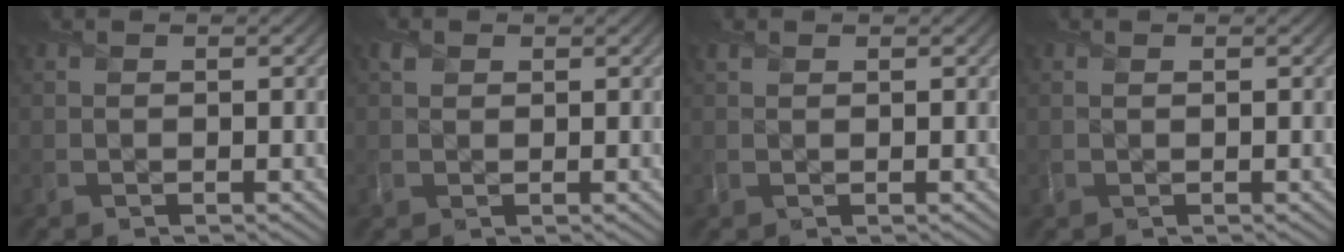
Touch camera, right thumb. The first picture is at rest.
{"total": 1.1, "force": [0.6, 0.9, 0.1], "torque": [-0.001, -0.001, 0.012]}
{"total": 0.5, "force": [0.4, 0.3, 0.0], "torque": [-0.005, -0.001, 0.010]}
{"total": 0.0}